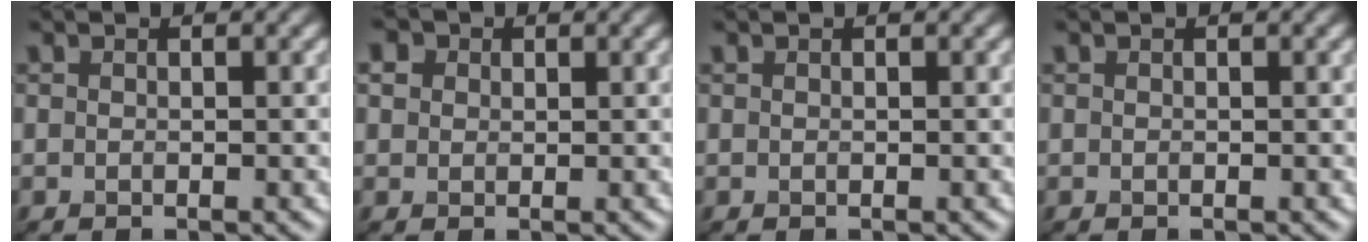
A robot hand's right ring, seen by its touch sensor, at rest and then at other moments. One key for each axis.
{"total": 1.6, "fx": 1.1, "fy": 1.1, "fz": 0.3, "tx": -0.013, "ty": 0.015, "tz": 0.005}
{"total": 0.0}
{"total": 0.0}